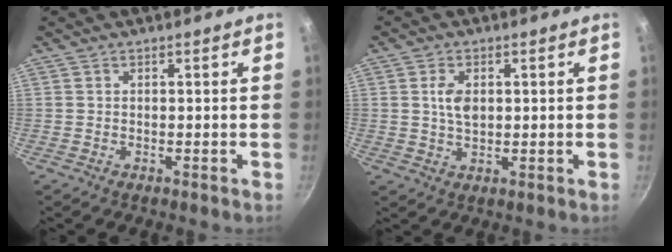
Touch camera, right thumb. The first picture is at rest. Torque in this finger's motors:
{"motor_torque": [0.84, 0.79, 0.49, 0.25, 0.01]}